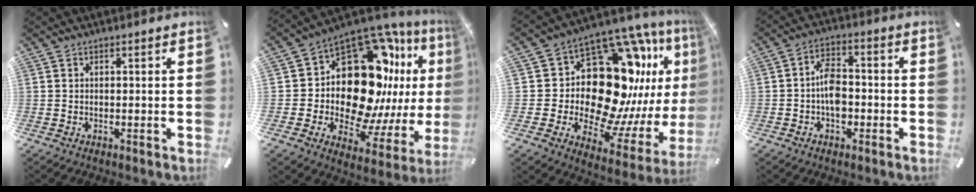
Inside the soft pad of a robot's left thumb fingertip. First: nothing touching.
{"total": 21.8, "force": [4.8, 13.8, 16.2], "torque": [-0.284, -0.075, 0.089]}
{"total": 22.2, "force": [7.2, 15.0, 14.7], "torque": [-0.228, -0.107, 0.153]}
{"total": 7.1, "force": [-1.7, 4.6, 5.2], "torque": [-0.091, 0.011, -0.031]}